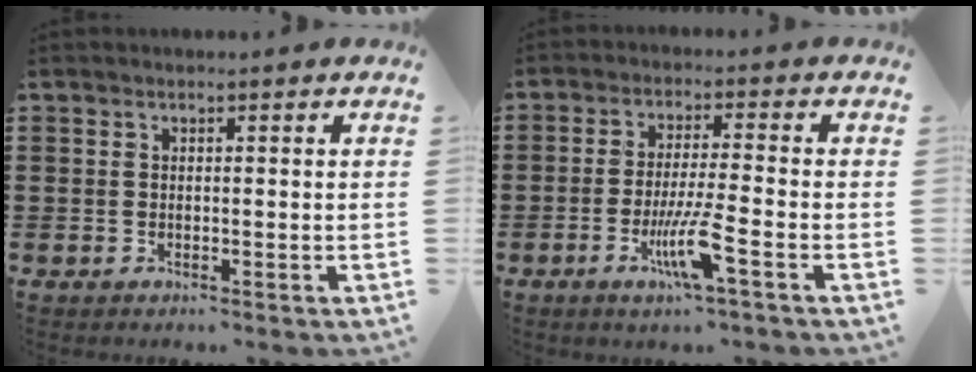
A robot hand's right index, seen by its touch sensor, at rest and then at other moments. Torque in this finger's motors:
{"motor_torque": [2.14, 0.00, 0.59, 0.13]}